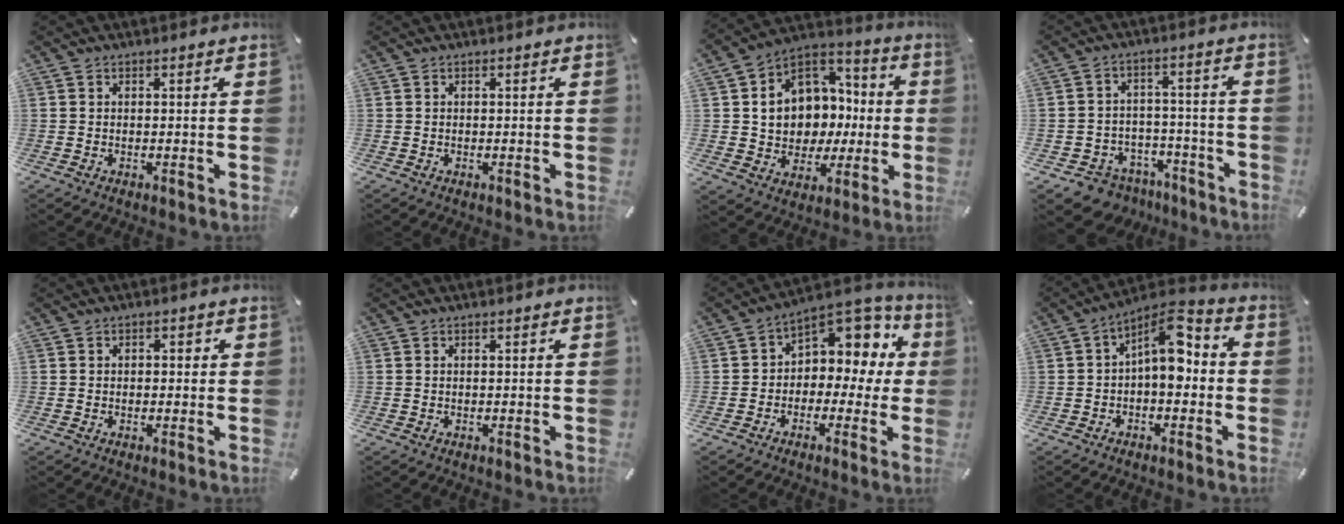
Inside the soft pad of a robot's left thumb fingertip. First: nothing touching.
{"total": 0.0}
{"total": 11.9, "force": [0.3, 11.1, 4.3], "torque": [-0.078, -0.024, 0.015]}
{"total": 6.7, "force": [-4.4, 4.9, 0.9], "torque": [-0.018, 0.024, -0.078]}
{"total": 1.2, "force": [-0.3, 1.0, 0.6], "torque": [-0.012, 0.007, -0.010]}
{"total": 0.0}
{"total": 6.8, "force": [1.0, 5.2, 4.2], "torque": [-0.060, -0.002, 0.013]}
{"total": 10.0, "force": [1.2, 5.2, 8.5], "torque": [-0.147, -0.018, 0.015]}